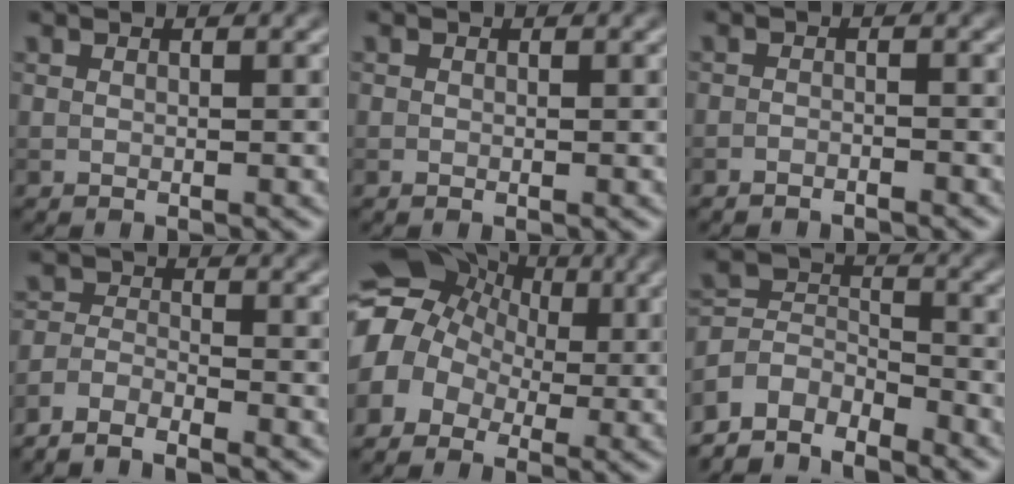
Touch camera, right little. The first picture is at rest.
{"total": 0.0}
{"total": 1.0, "force": [-0.9, 0.2, 0.3], "torque": [-0.001, -0.001, -0.017]}
{"total": 3.1, "force": [-2.8, 0.7, 1.1], "torque": [-0.023, 0.001, -0.062]}
{"total": 10.1, "force": [-0.7, 8.6, 5.3], "torque": [-0.098, 0.031, -0.050]}
{"total": 6.5, "force": [-5.4, 3.0, 2.0], "torque": [-0.034, -0.001, -0.111]}